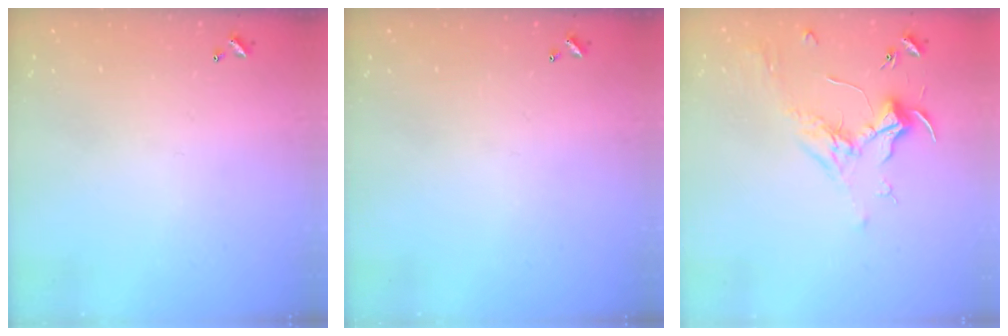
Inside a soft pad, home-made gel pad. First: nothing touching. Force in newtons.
{"total": 0.0}
{"total": 1.8, "press": 1.7, "slide": 0.7}